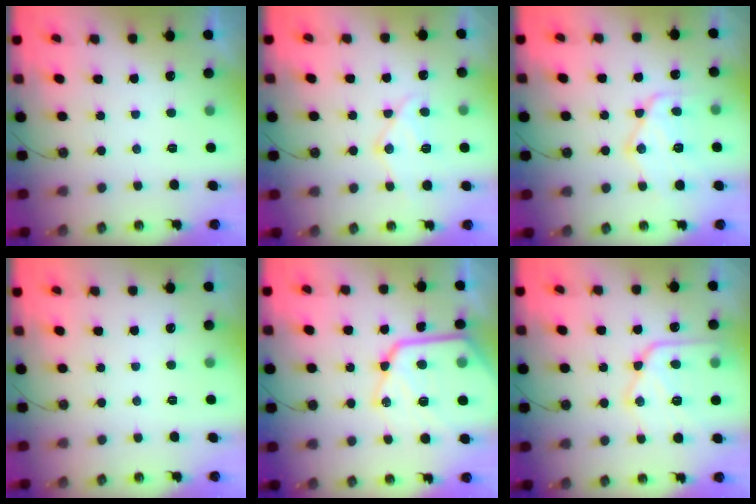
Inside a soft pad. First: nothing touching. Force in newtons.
{"total": 12.8, "press": 12.8, "slide": 1.4}
{"total": 15.4, "press": 15.4, "slide": 1.1}
{"total": 0.0}
{"total": 21.7, "press": 21.6, "slide": 2.1}
{"total": 16.4, "press": 16.3, "slide": 1.6}